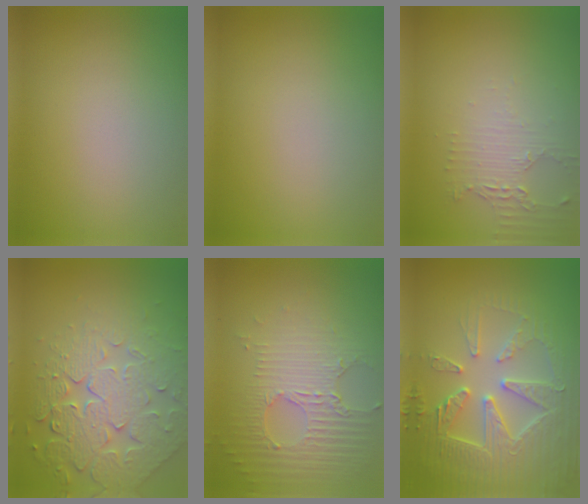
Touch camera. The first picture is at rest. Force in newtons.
{"total": 0.0}
{"total": 2.2, "press": 1.8, "slide": 1.2}
{"total": 7.2, "press": 5.8, "slide": 4.2}
{"total": 5.3, "press": 3.3, "slide": 4.1}
{"total": 6.7, "press": 5.6, "slide": 3.7}